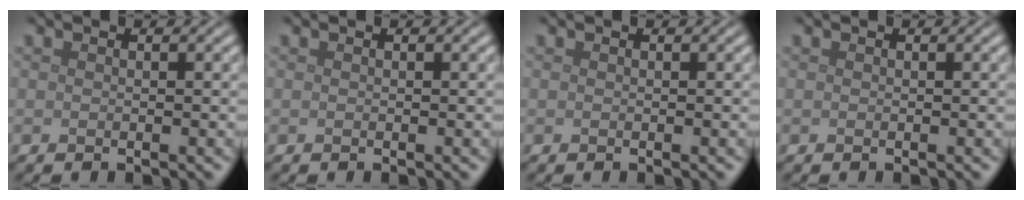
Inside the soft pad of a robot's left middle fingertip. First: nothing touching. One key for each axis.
{"total": 0.0}
{"total": 0.0}
{"total": 0.0}